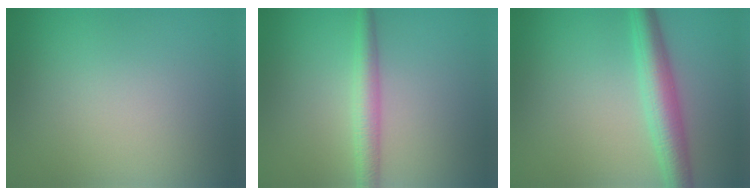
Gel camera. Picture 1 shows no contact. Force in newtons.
{"total": 2.7, "press": 2.7, "slide": 0.1}
{"total": 4.4, "press": 4.4, "slide": 0.0}